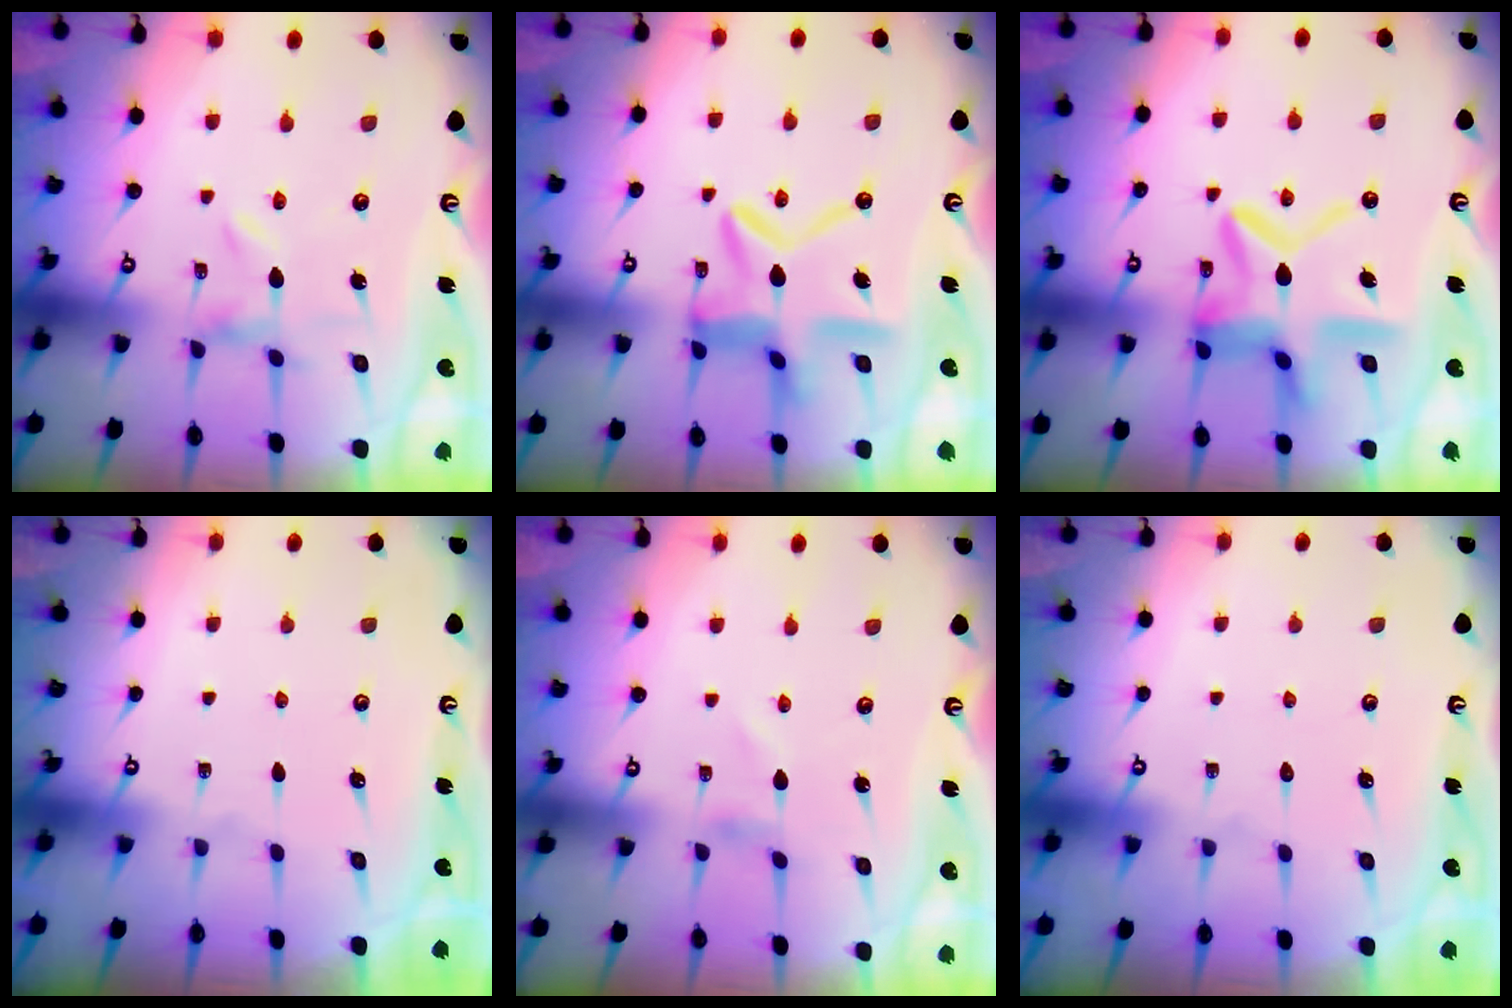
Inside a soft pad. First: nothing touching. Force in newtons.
{"total": 16.1, "press": 16.1, "slide": 1.5}
{"total": 15.2, "press": 15.1, "slide": 1.5}
{"total": 0.0}
{"total": 1.2, "press": 1.1, "slide": 0.1}
{"total": 1.8, "press": 1.8, "slide": 0.1}